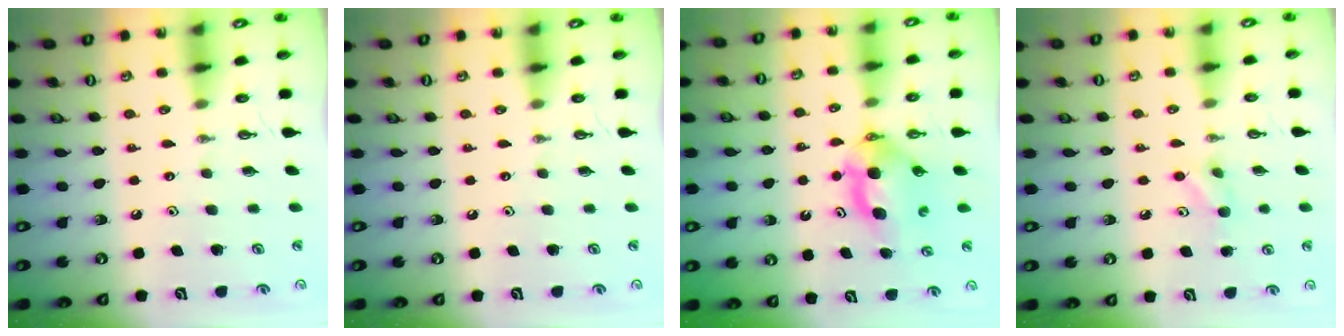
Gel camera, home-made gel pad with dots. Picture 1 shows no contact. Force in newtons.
{"total": 0.0}
{"total": 9.0, "press": 4.8, "slide": 7.6}
{"total": 5.3, "press": 5.3, "slide": 0.6}